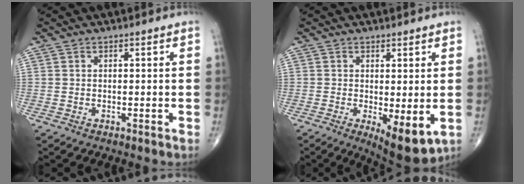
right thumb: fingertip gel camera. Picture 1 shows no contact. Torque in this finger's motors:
{"motor_torque": [-0.17, 0.46, 0.08, -0.08, 0.02]}